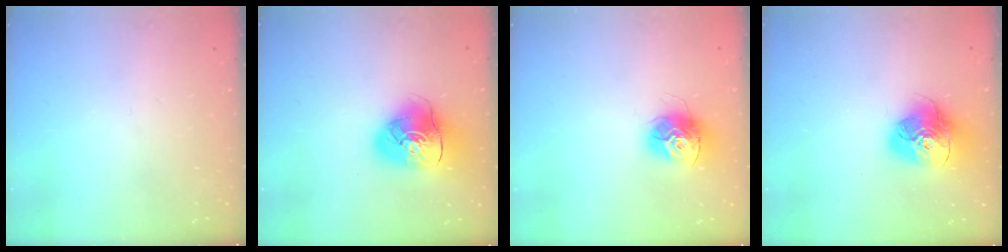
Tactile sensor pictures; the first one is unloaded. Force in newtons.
{"total": 13.0, "press": 12.9, "slide": 2.0}
{"total": 12.9, "press": 12.8, "slide": 1.3}
{"total": 16.5, "press": 16.5, "slide": 1.7}